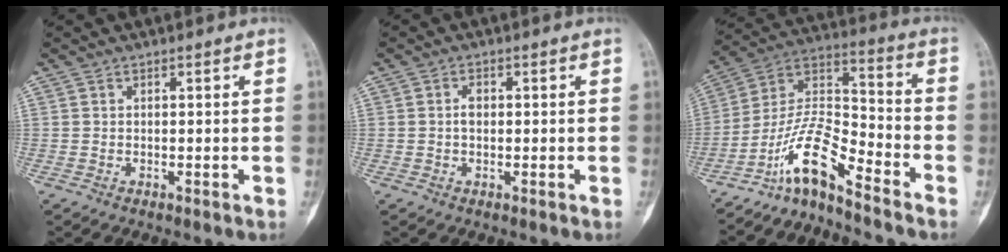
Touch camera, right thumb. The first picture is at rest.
{"total": 1.9, "force": [0.0, 1.2, 1.5], "torque": [-0.024, 0.004, -0.002]}
{"total": 11.5, "force": [-8.8, 2.3, 7.0], "torque": [-0.145, 0.095, -0.172]}